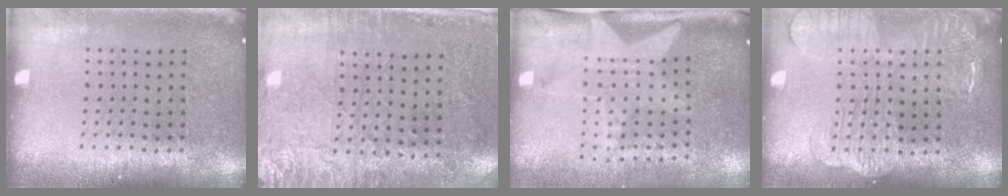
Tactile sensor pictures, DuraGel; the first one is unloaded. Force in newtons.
{"total": 2.9, "press": 2.4, "slide": 1.6}
{"total": 2.1, "press": 1.6, "slide": 1.3}
{"total": 2.0, "press": 2.0, "slide": 0.4}